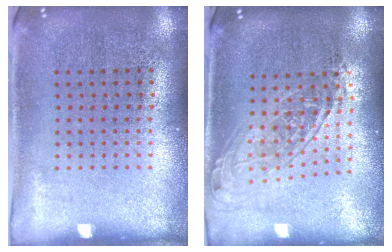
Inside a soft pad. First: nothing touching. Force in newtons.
{"total": 1.5, "press": 1.2, "slide": 0.9}